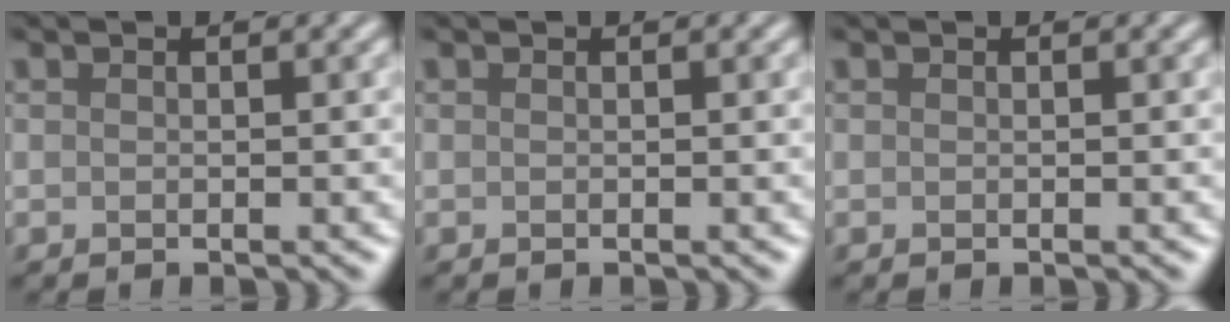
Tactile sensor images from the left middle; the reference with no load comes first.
{"total": 0.0}
{"total": 0.0}